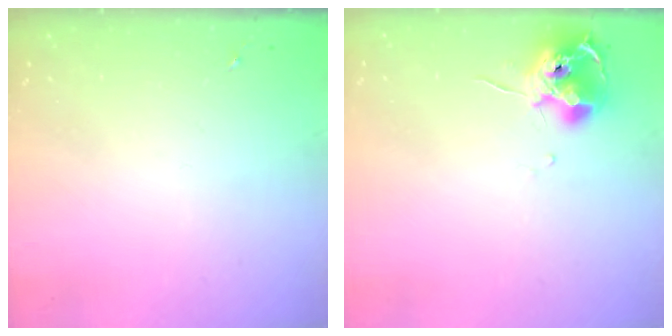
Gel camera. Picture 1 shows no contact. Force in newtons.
{"total": 11.7, "press": 11.7, "slide": 0.7}